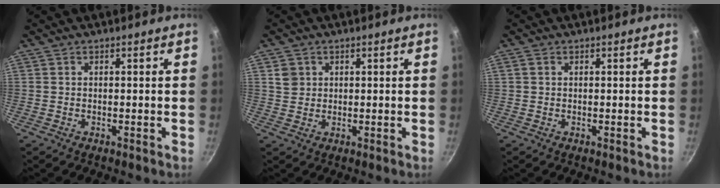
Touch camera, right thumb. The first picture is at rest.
{"total": 3.0, "force": [1.0, 2.7, 0.9], "torque": [-0.002, 0.005, 0.019]}
{"total": 0.8, "force": [0.2, 0.7, 0.4], "torque": [-0.006, 0.002, 0.002]}